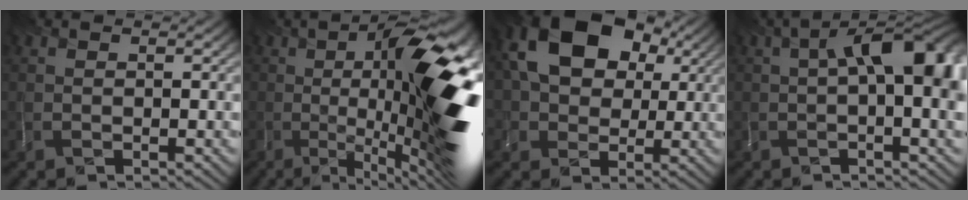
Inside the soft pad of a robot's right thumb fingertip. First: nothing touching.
{"total": 17.2, "force": [-0.8, 4.7, 16.6], "torque": [-0.220, -0.006, 0.003]}
{"total": 15.1, "force": [4.7, 10.9, 9.3], "torque": [-0.177, 0.030, 0.079]}
{"total": 10.0, "force": [1.3, 4.0, 9.0], "torque": [-0.118, 0.003, 0.024]}